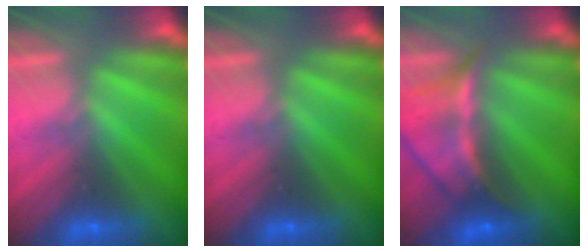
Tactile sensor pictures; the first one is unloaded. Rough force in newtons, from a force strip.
{"total": 0.0}
{"total": 5.6}